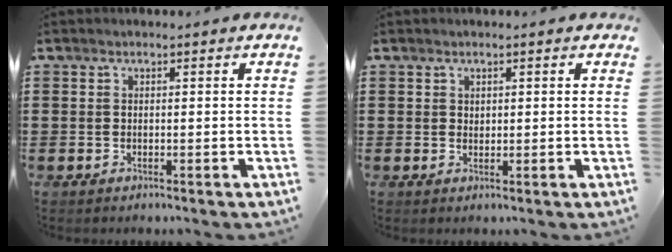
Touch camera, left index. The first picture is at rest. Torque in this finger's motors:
{"motor_torque": [0.19, 0.15, 0.02, 0.00]}